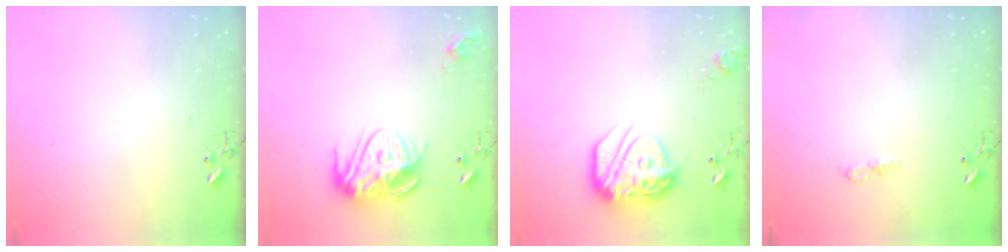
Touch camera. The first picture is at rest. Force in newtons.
{"total": 14.8, "press": 14.7, "slide": 1.4}
{"total": 19.1, "press": 19.1, "slide": 1.1}
{"total": 6.2, "press": 6.2, "slide": 0.8}